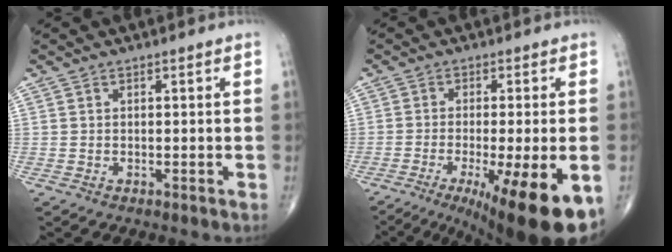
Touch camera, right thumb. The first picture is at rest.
{"total": 16.9, "force": [-7.3, 3.4, 14.9], "torque": [-0.176, -0.019, -0.102]}